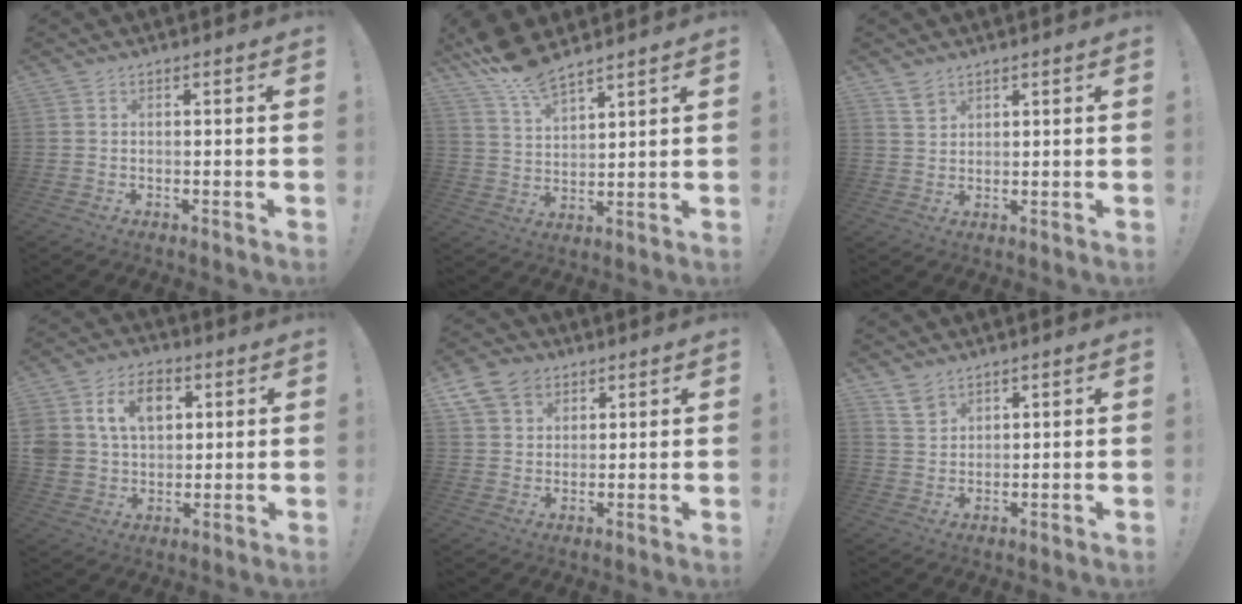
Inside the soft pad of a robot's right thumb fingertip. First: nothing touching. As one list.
[{"total": 9.7, "force": [8.5, 2.2, 4.1], "torque": [-0.084, -0.057, 0.160]}, {"total": 3.9, "force": [3.0, 2.4, 1.0], "torque": [-0.010, -0.018, 0.055]}, {"total": 13.1, "force": [4.9, 9.9, 7.0], "torque": [-0.103, -0.009, 0.096]}, {"total": 10.0, "force": [5.7, 7.3, 3.7], "torque": [-0.062, -0.026, 0.115]}, {"total": 5.4, "force": [4.1, 3.1, 1.3], "torque": [-0.015, -0.027, 0.079]}]